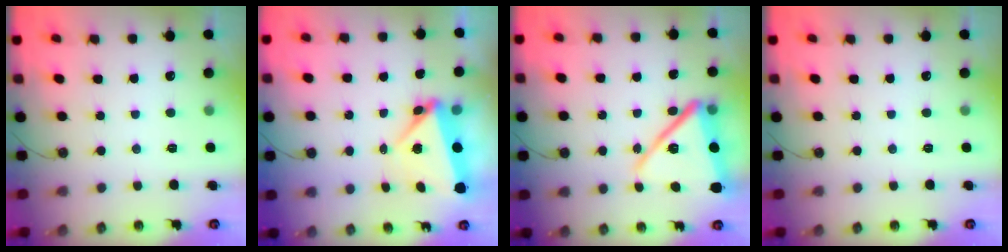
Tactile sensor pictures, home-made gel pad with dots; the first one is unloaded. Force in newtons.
{"total": 5.4, "press": 5.3, "slide": 0.9}
{"total": 17.4, "press": 16.9, "slide": 4.2}
{"total": 0.0}